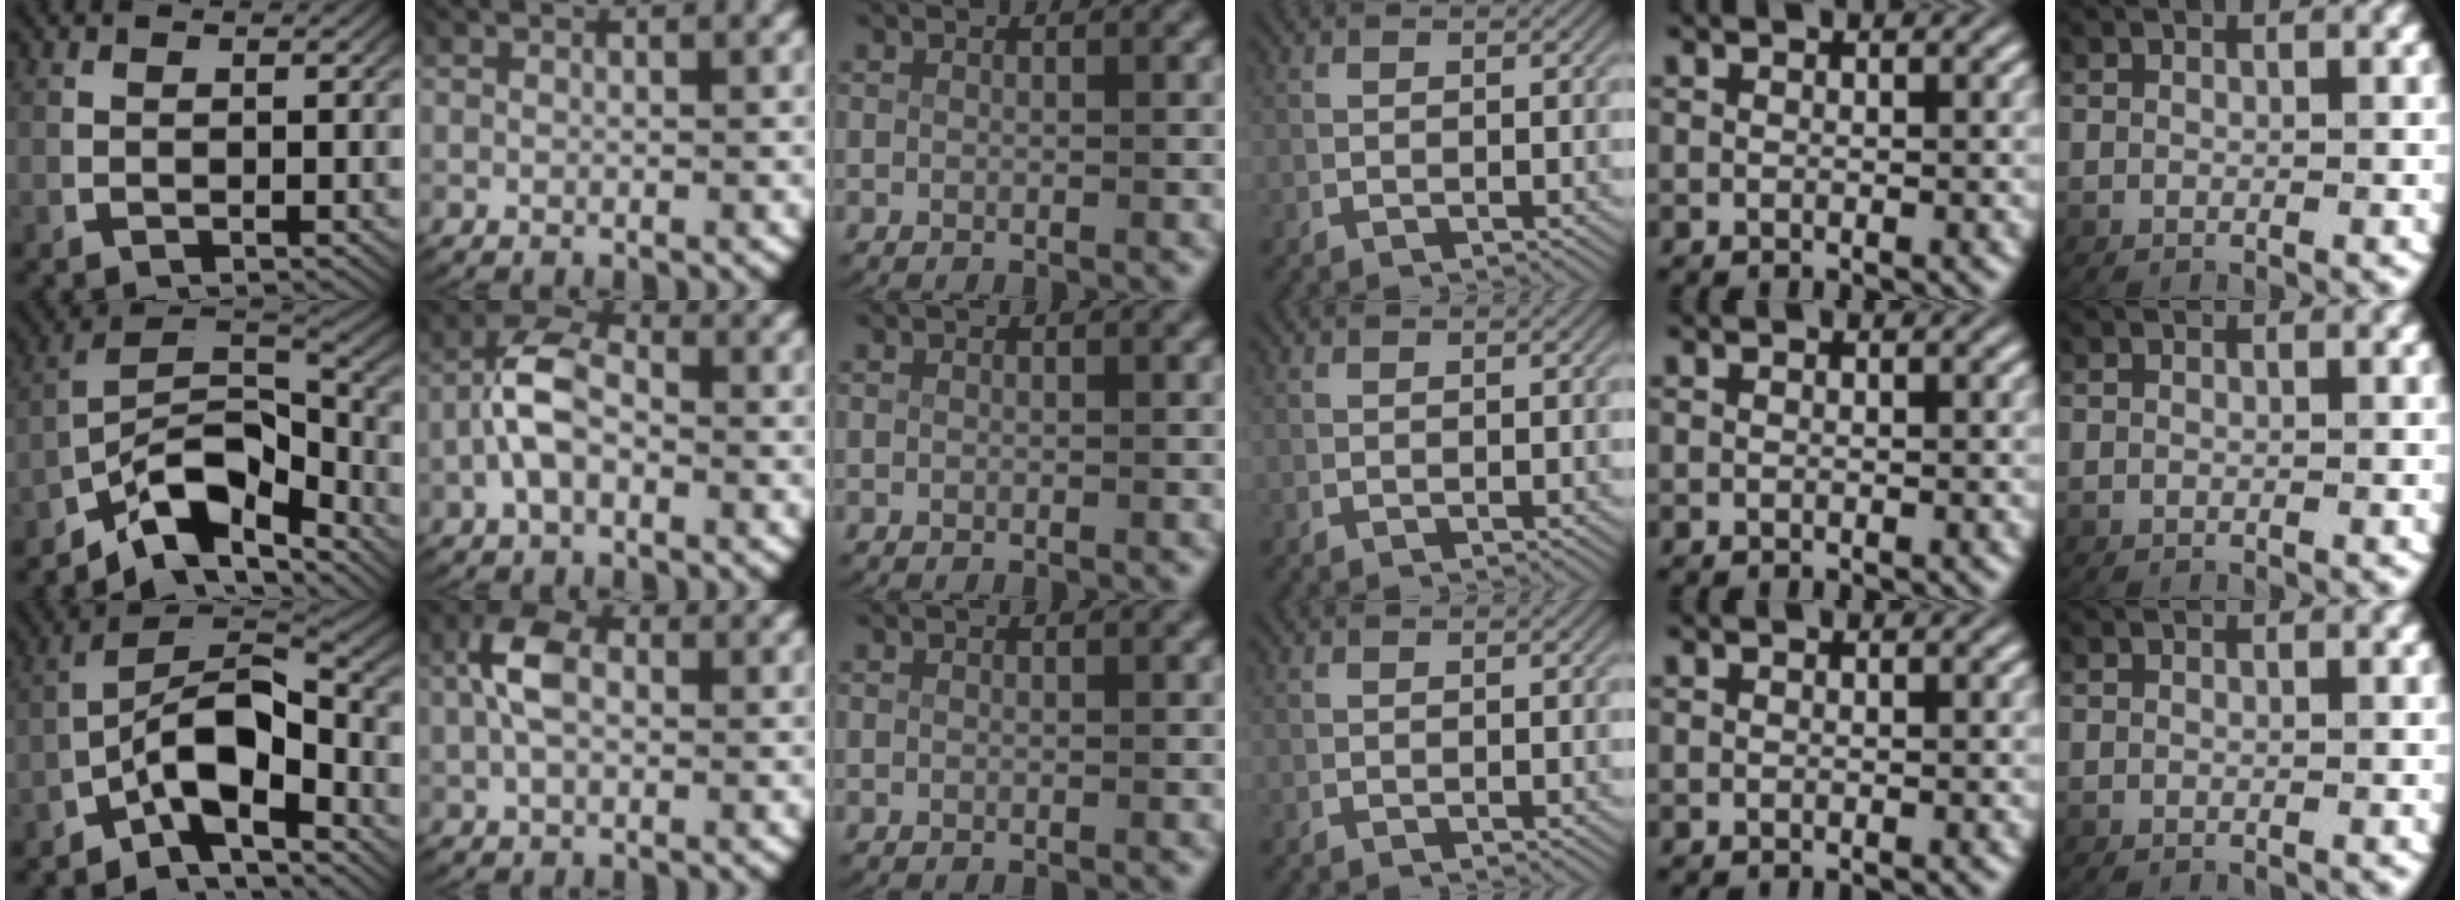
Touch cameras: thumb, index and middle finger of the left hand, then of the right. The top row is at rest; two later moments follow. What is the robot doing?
{"motion": "lift_and_place", "object": "key"}